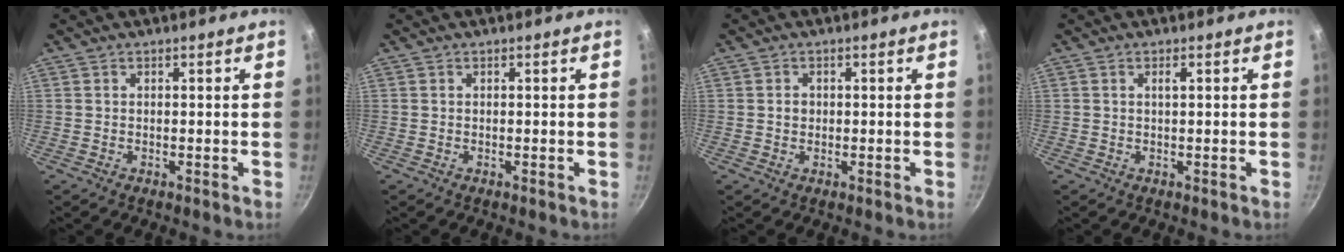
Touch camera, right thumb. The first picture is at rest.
{"total": 0.0}
{"total": 1.4, "force": [0.0, 1.2, 0.6], "torque": [-0.006, 0.005, 0.000]}
{"total": 0.8, "force": [0.2, 0.1, 0.8], "torque": [-0.014, 0.001, 0.005]}